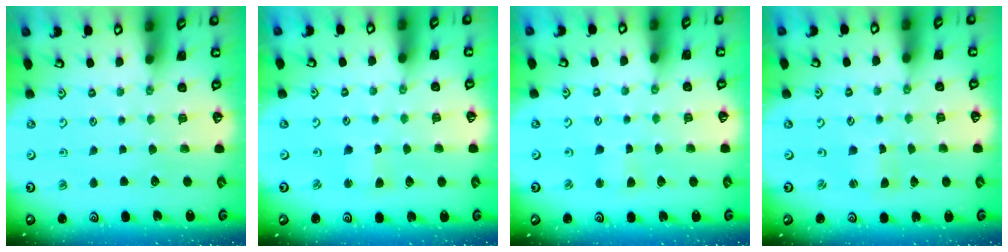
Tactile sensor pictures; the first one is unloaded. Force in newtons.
{"total": 1.9, "press": 1.9, "slide": 0.3}
{"total": 2.4, "press": 2.4, "slide": 0.3}
{"total": 0.6, "press": 0.5, "slide": 0.2}